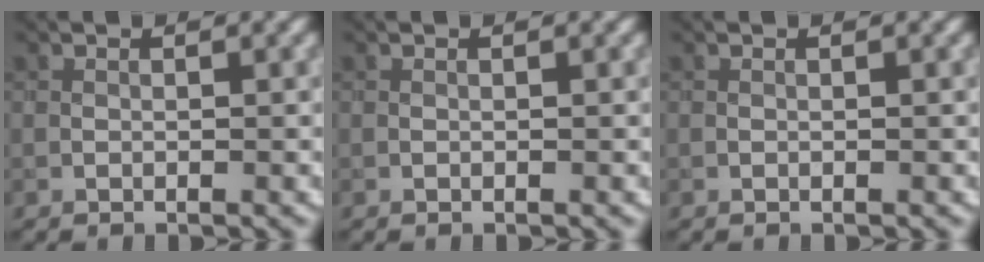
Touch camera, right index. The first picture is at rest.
{"total": 0.0}
{"total": 0.0}